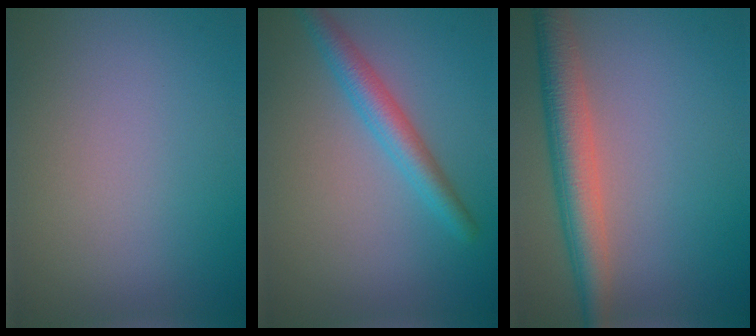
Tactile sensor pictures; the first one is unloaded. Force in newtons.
{"total": 3.1, "press": 3.1, "slide": 0.1}
{"total": 5.1, "press": 5.1, "slide": 0.3}